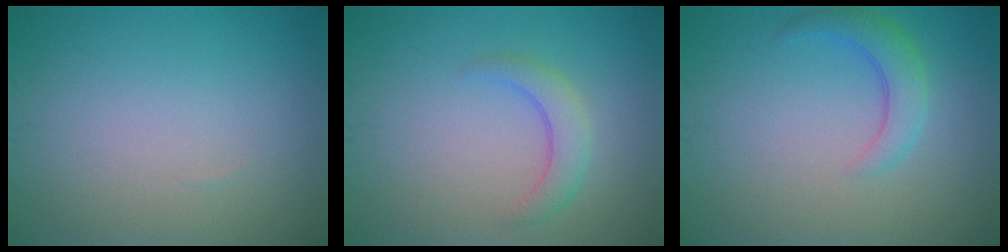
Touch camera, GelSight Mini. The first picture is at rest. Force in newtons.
{"total": 2.4, "press": 2.4, "slide": 0.1}
{"total": 2.9, "press": 2.9, "slide": 0.2}